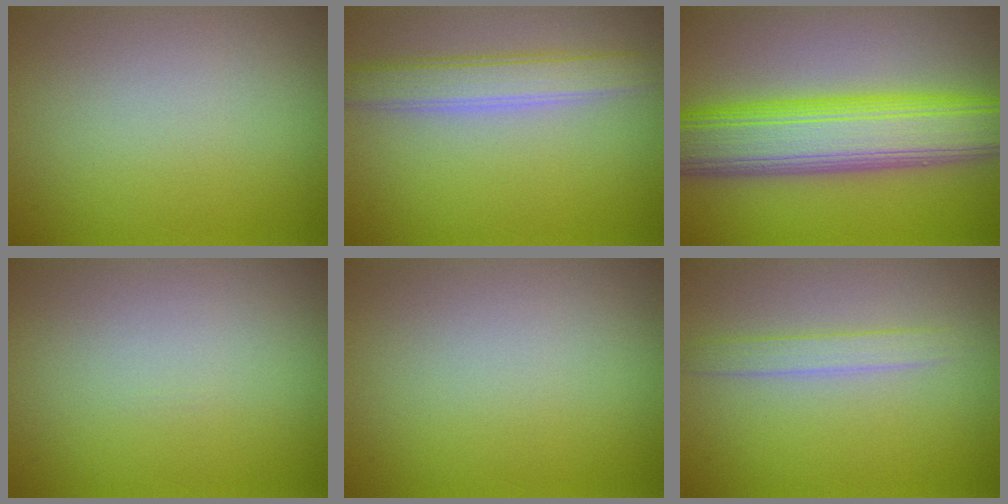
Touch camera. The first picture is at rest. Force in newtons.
{"total": 3.4, "press": 3.4, "slide": 0.1}
{"total": 10.1, "press": 10.1, "slide": 0.1}
{"total": 0.0}
{"total": 0.0}
{"total": 1.6, "press": 1.6, "slide": 0.0}